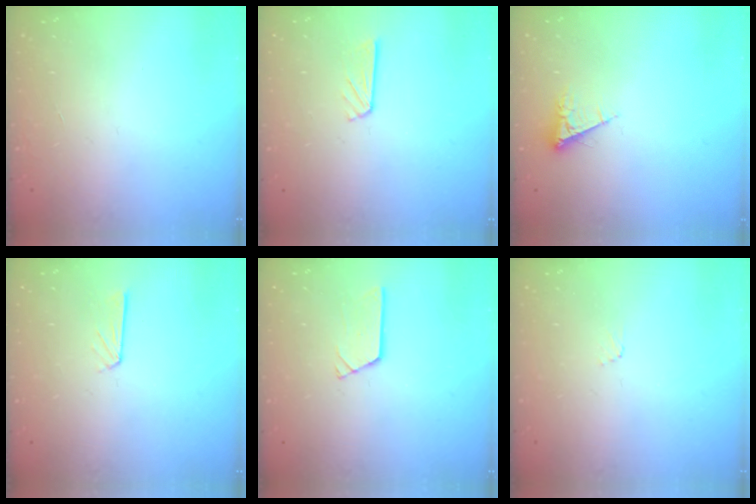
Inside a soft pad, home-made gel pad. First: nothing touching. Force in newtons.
{"total": 5.9, "press": 5.9, "slide": 0.4}
{"total": 4.5, "press": 4.4, "slide": 0.6}
{"total": 3.9, "press": 3.9, "slide": 0.3}
{"total": 2.4, "press": 2.4, "slide": 0.2}
{"total": 3.5, "press": 3.5, "slide": 0.4}